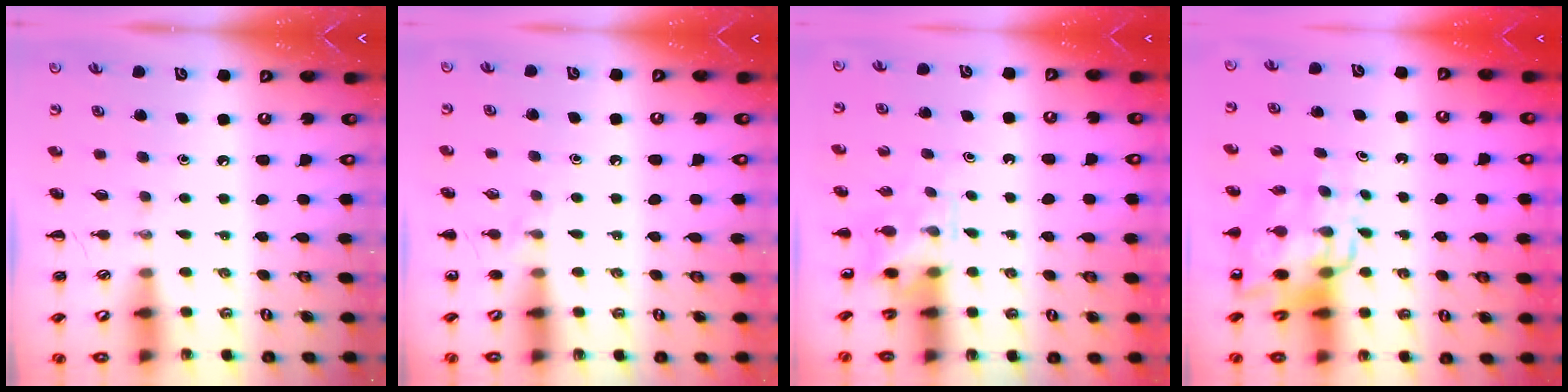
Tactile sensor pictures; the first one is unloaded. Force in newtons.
{"total": 3.9, "press": 3.7, "slide": 1.3}
{"total": 3.4, "press": 3.2, "slide": 1.1}
{"total": 11.7, "press": 11.1, "slide": 3.6}